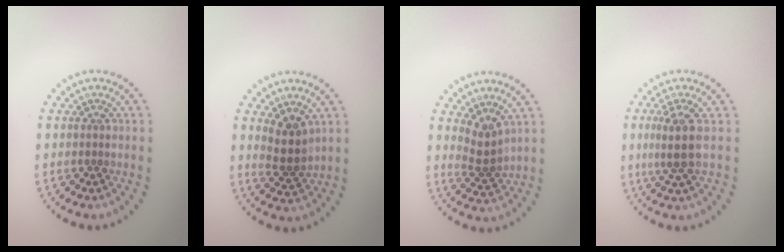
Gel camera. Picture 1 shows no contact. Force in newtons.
{"total": 2.6, "press": 2.1, "slide": 1.5}
{"total": 2.2, "press": 1.5, "slide": 1.6}
{"total": 2.7, "press": 2.1, "slide": 1.6}